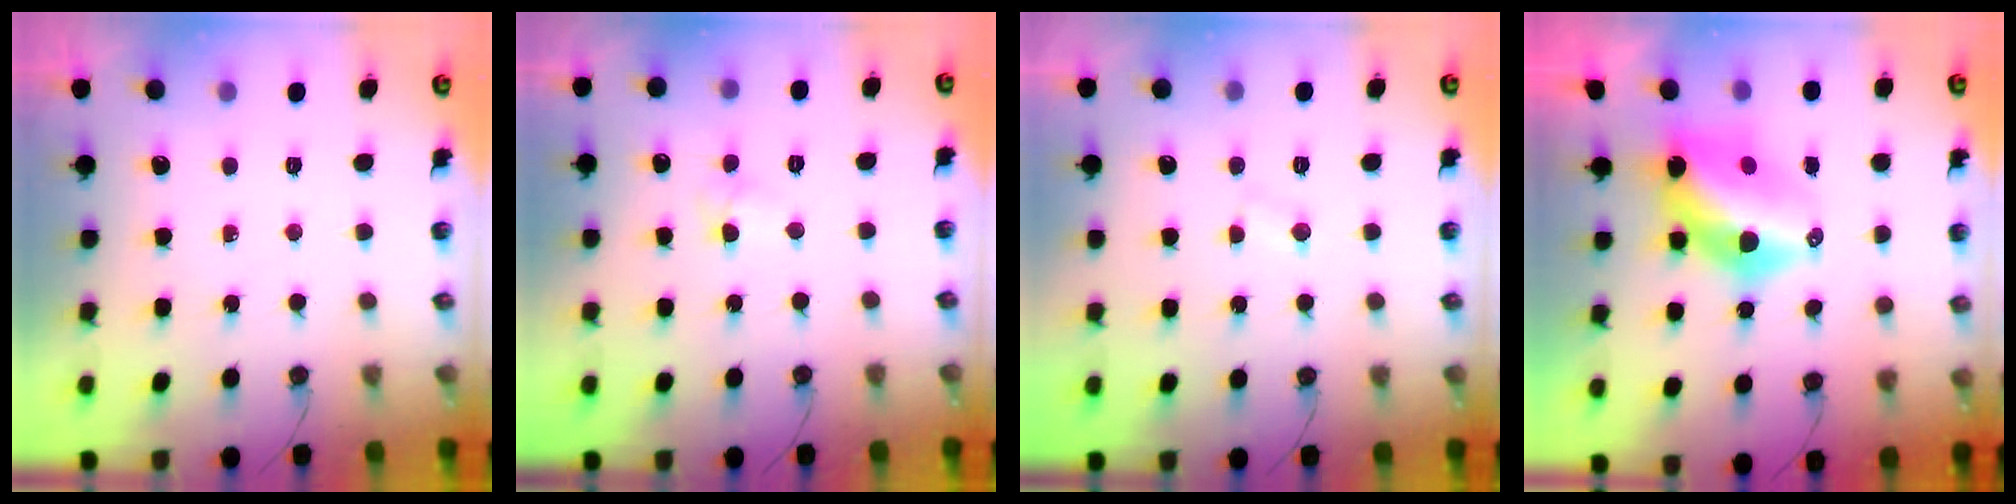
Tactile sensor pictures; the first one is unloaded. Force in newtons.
{"total": 3.7, "press": 3.6, "slide": 0.8}
{"total": 1.8, "press": 1.8, "slide": 0.2}
{"total": 10.5, "press": 10.3, "slide": 1.9}